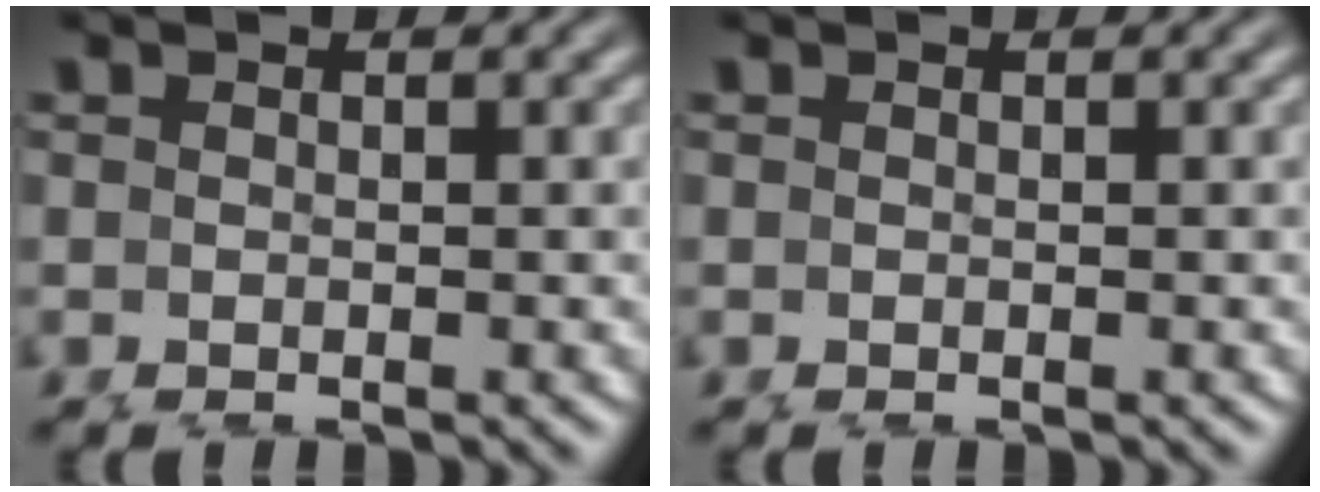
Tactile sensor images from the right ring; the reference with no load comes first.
{"total": 0.0}